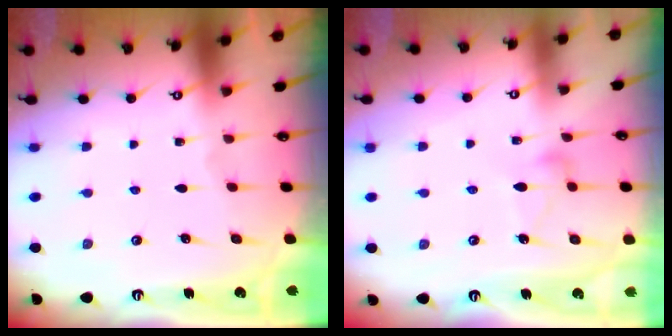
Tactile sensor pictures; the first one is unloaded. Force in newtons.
{"total": 10.1, "press": 10.1, "slide": 0.5}